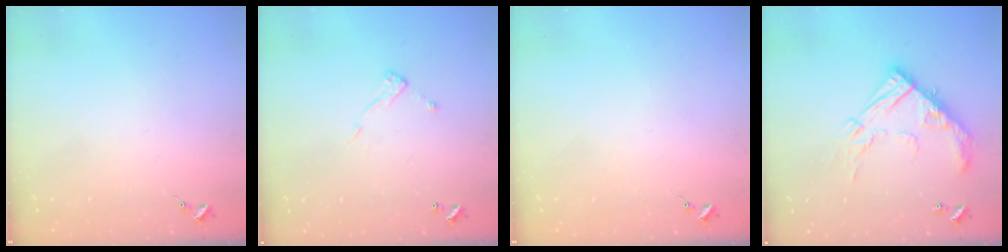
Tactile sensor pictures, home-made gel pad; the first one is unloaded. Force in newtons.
{"total": 7.0, "press": 7.0, "slide": 0.4}
{"total": 0.0}
{"total": 17.6, "press": 17.6, "slide": 1.2}